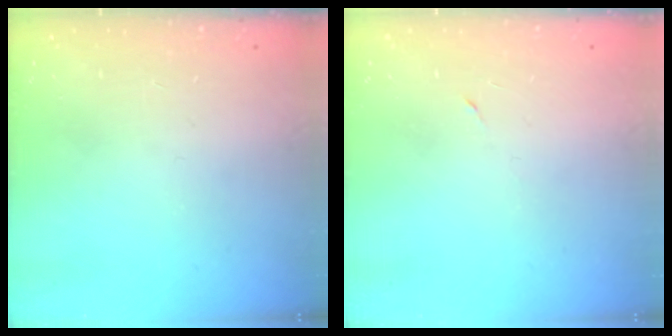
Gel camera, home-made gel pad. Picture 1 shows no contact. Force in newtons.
{"total": 3.1, "press": 2.9, "slide": 1.1}